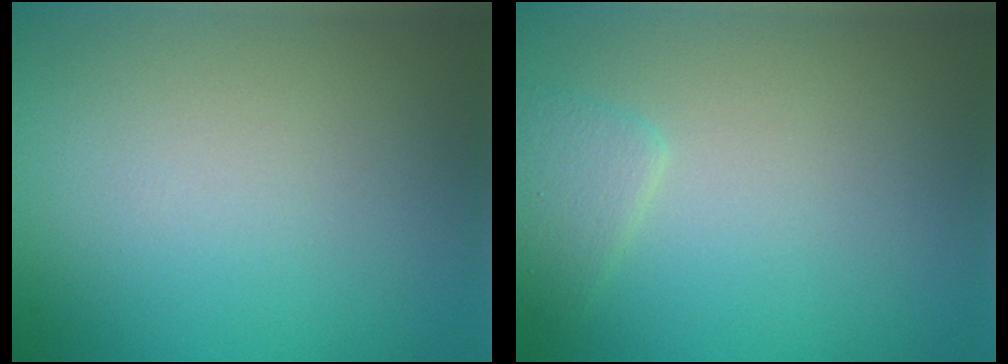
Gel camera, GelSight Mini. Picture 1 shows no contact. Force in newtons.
{"total": 1.5, "press": 1.5, "slide": 0.1}